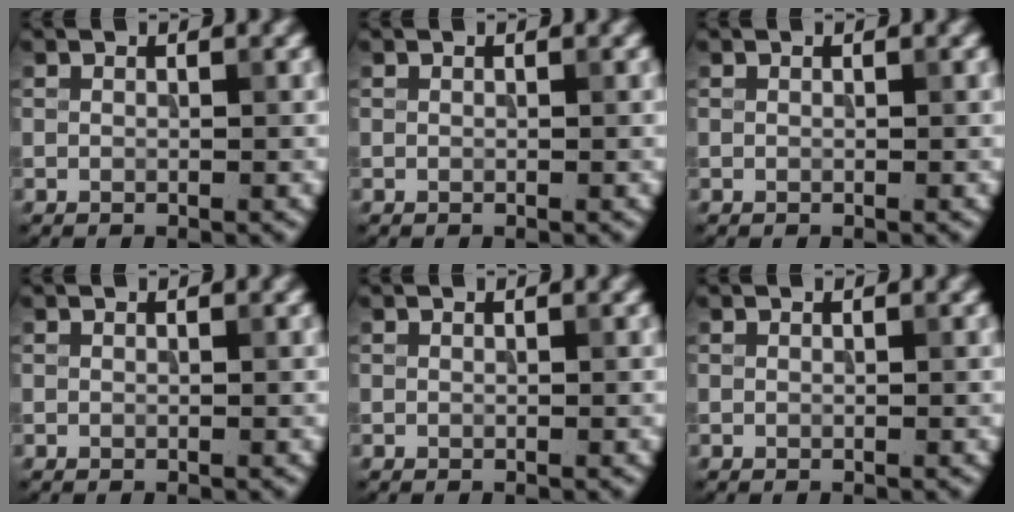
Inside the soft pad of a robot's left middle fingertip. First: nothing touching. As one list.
[{"total": 0.0}, {"total": 0.0}, {"total": 0.0}, {"total": 0.0}, {"total": 0.0}]